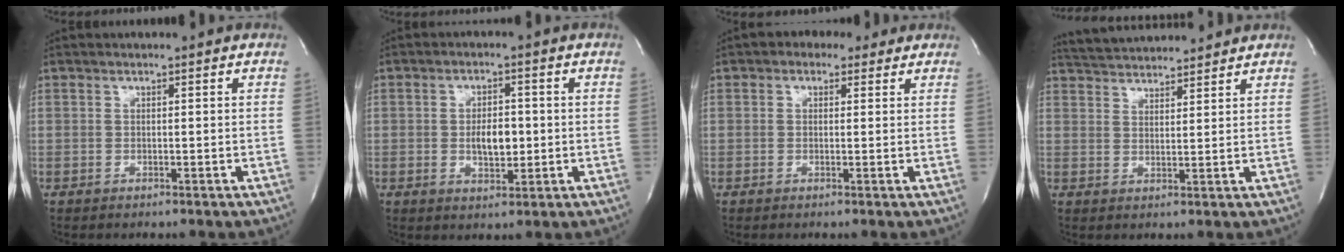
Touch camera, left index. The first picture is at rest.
{"total": 4.8, "force": [-0.4, 2.3, 4.2], "torque": [-0.068, -0.002, -0.002]}
{"total": 3.5, "force": [1.7, 2.7, 1.5], "torque": [-0.019, 0.020, 0.020]}
{"total": 8.7, "force": [8.4, 1.0, 2.0], "torque": [-0.042, 0.019, 0.133]}